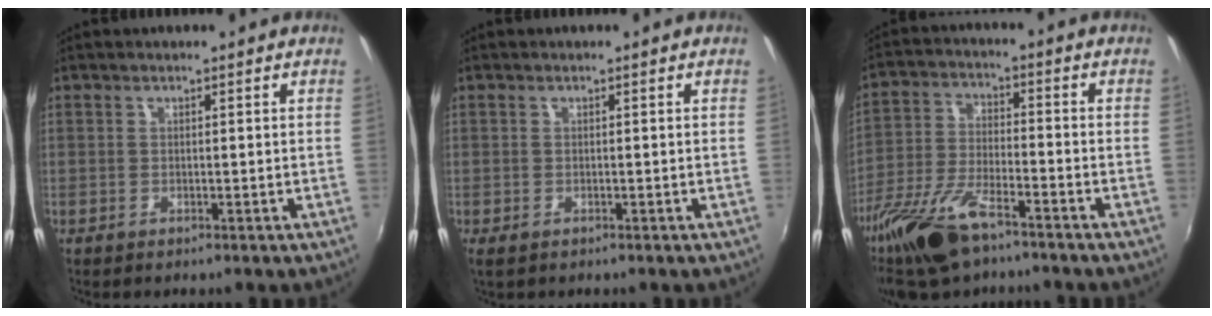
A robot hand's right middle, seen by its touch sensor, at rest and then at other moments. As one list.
[{"total": 0.8, "force": [-0.4, 0.3, 0.5], "torque": [-0.013, -0.003, -0.005]}, {"total": 14.9, "force": [-10.3, 4.8, 9.6], "torque": [-0.212, -0.030, -0.201]}]